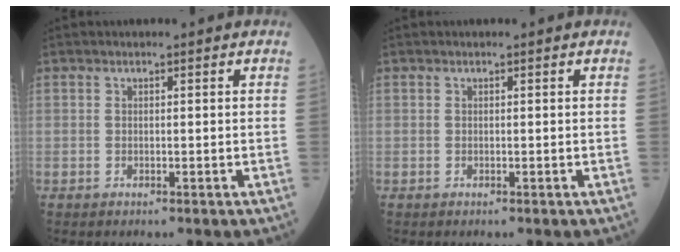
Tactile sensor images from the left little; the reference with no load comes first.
{"total": 0.0}